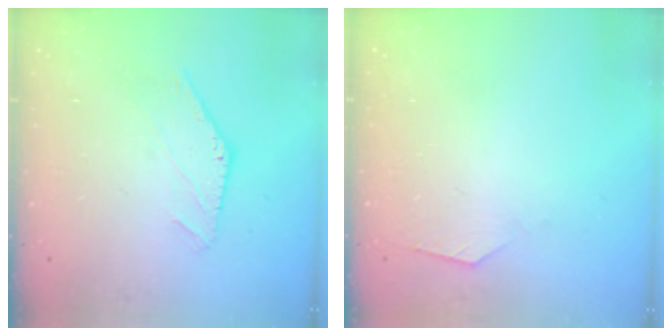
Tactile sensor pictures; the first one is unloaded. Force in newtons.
{"total": 1.1, "press": 1.1, "slide": 0.3}